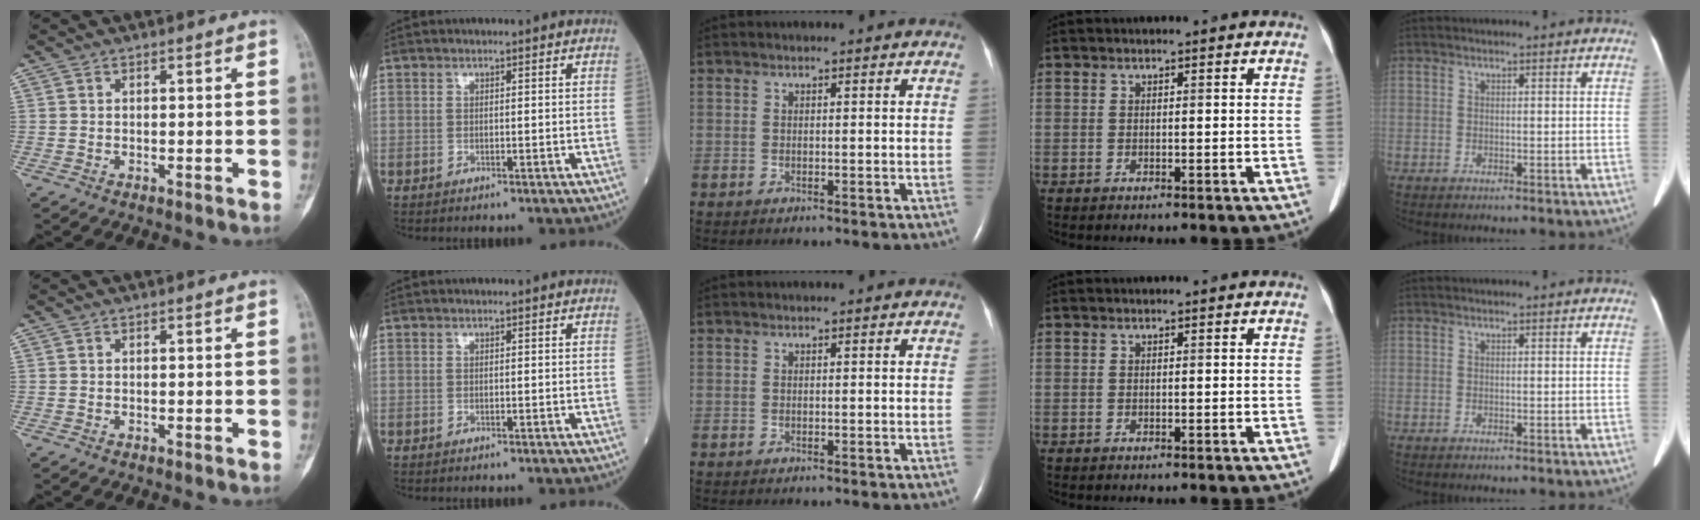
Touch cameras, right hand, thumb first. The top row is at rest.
{}